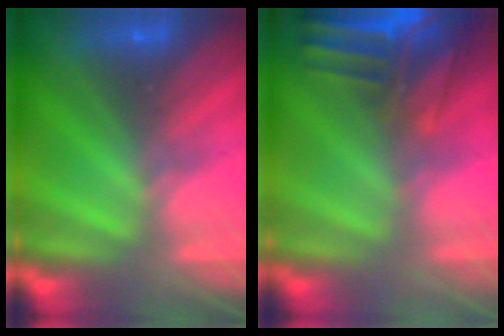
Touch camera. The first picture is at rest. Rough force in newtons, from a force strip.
{"total": 8.4}